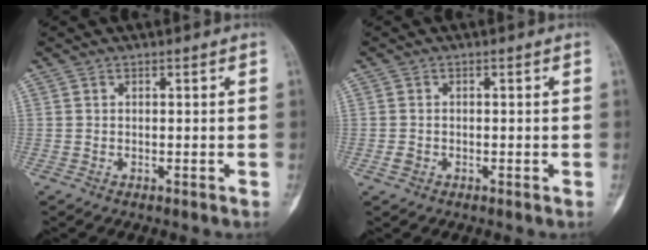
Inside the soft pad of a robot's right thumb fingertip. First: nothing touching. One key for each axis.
{"total": 1.4, "fx": -0.5, "fy": 1.1, "fz": 0.7, "tx": -0.013, "ty": 0.004, "tz": -0.010}